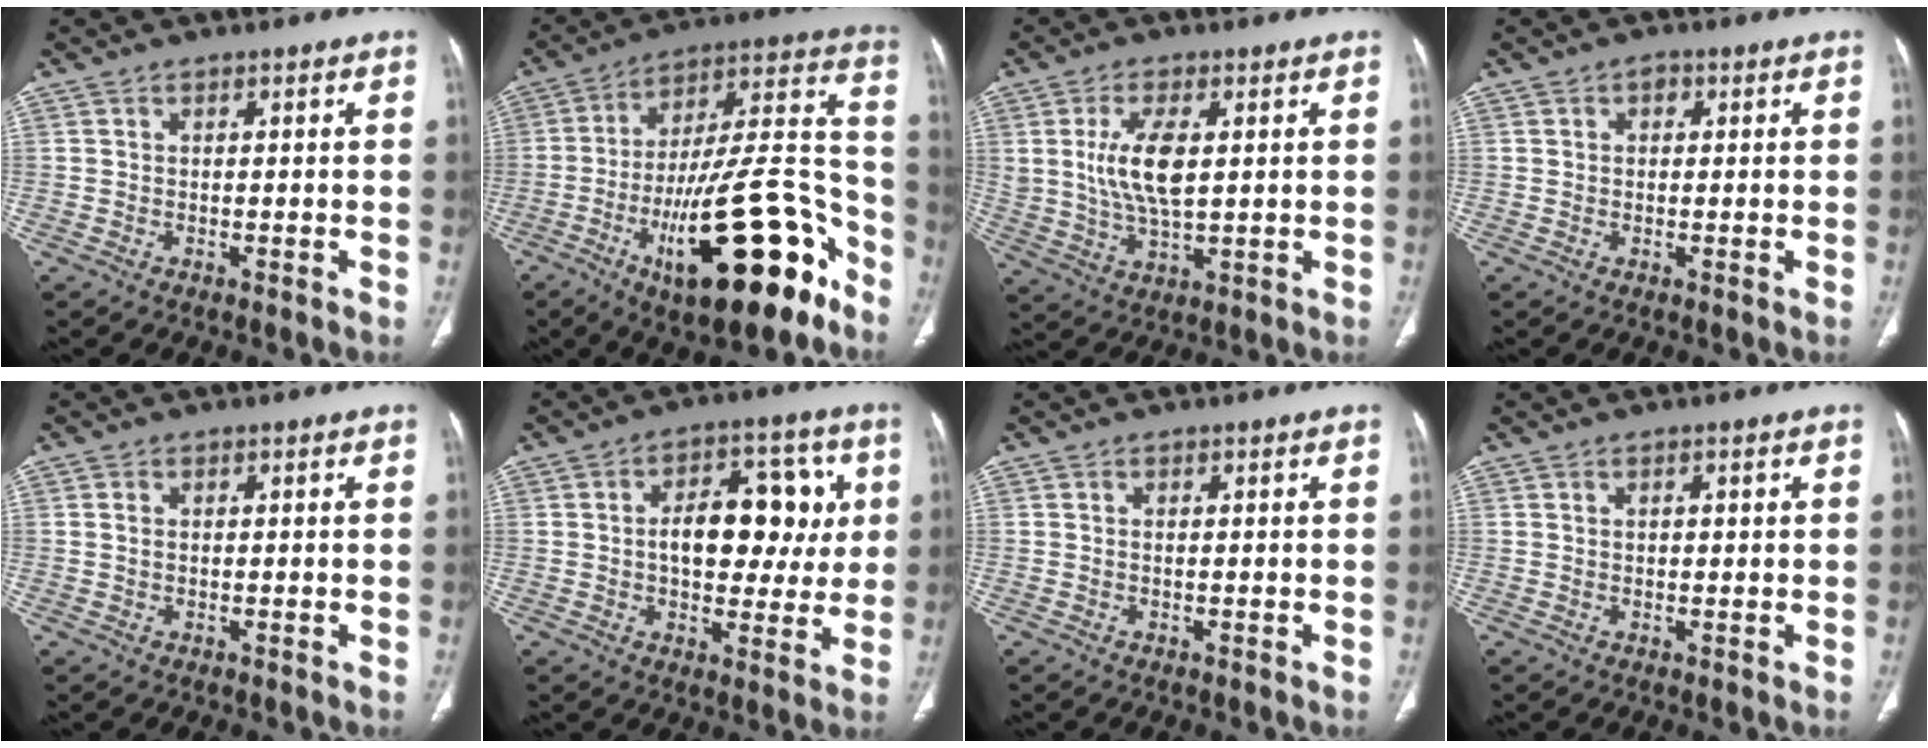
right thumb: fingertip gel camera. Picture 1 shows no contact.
{"total": 28.5, "force": [-13.9, 9.4, 23.1], "torque": [-0.316, 0.083, -0.211]}
{"total": 9.7, "force": [1.9, 4.4, 8.4], "torque": [-0.166, -0.011, 0.044]}
{"total": 1.6, "force": [0.5, 1.2, 0.8], "torque": [0.001, 0.003, 0.003]}
{"total": 1.0, "force": [0.2, 0.7, 0.7], "torque": [-0.012, 0.001, 0.004]}
{"total": 15.1, "force": [1.8, 9.2, 11.9], "torque": [-0.119, 0.021, 0.027]}
{"total": 0.0}
{"total": 1.1, "force": [0.4, 0.5, 0.8], "torque": [-0.014, 0.001, 0.006]}